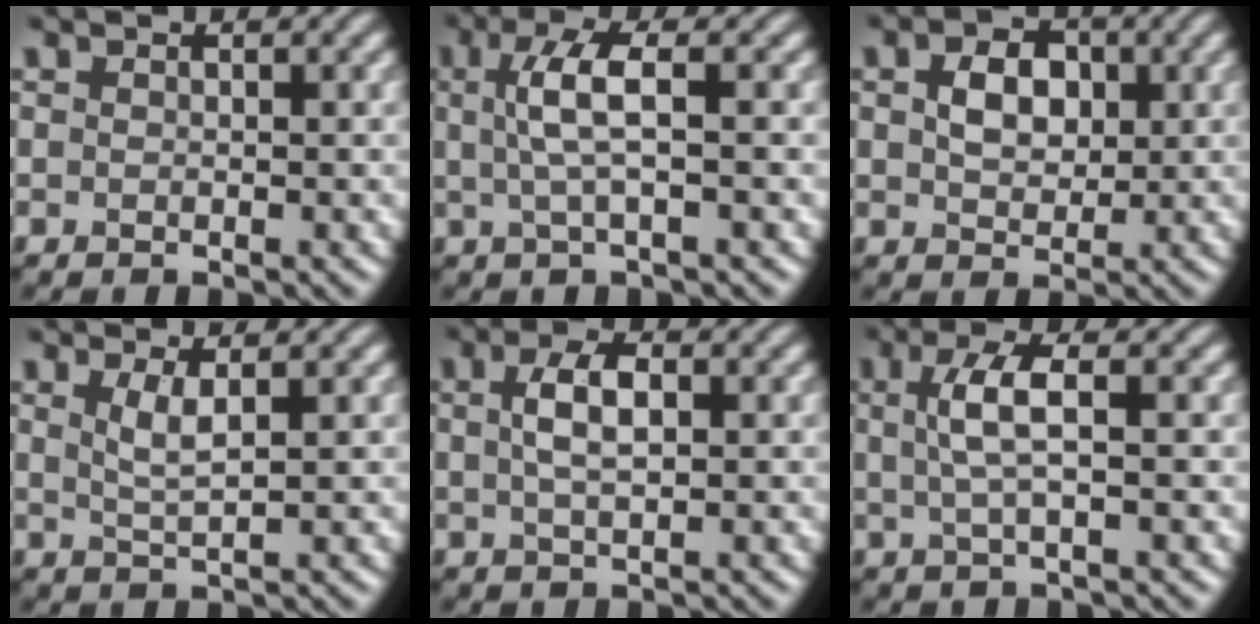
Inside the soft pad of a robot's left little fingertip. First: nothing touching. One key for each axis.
{"total": 4.0, "fx": 0.5, "fy": 0.9, "fz": 3.8, "tx": -0.079, "ty": 0.005, "tz": 0.010}
{"total": 3.6, "fx": 0.7, "fy": 2.6, "fz": 2.4, "tx": -0.051, "ty": 0.003, "tz": 0.010}
{"total": 2.1, "fx": 0.8, "fy": 0.5, "fz": 1.9, "tx": -0.038, "ty": -0.004, "tz": 0.016}
{"total": 3.3, "fx": 0.6, "fy": 1.4, "fz": 2.9, "tx": -0.061, "ty": 0.005, "tz": 0.010}
{"total": 3.6, "fx": 0.5, "fy": 0.9, "fz": 3.4, "tx": -0.072, "ty": 0.004, "tz": 0.009}